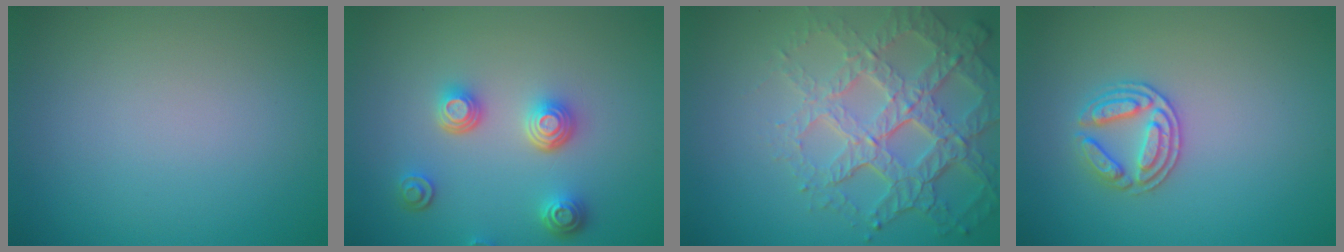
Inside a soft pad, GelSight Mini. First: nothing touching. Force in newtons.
{"total": 3.6, "press": 2.9, "slide": 2.1}
{"total": 7.4, "press": 5.2, "slide": 5.2}
{"total": 2.8, "press": 2.7, "slide": 0.6}